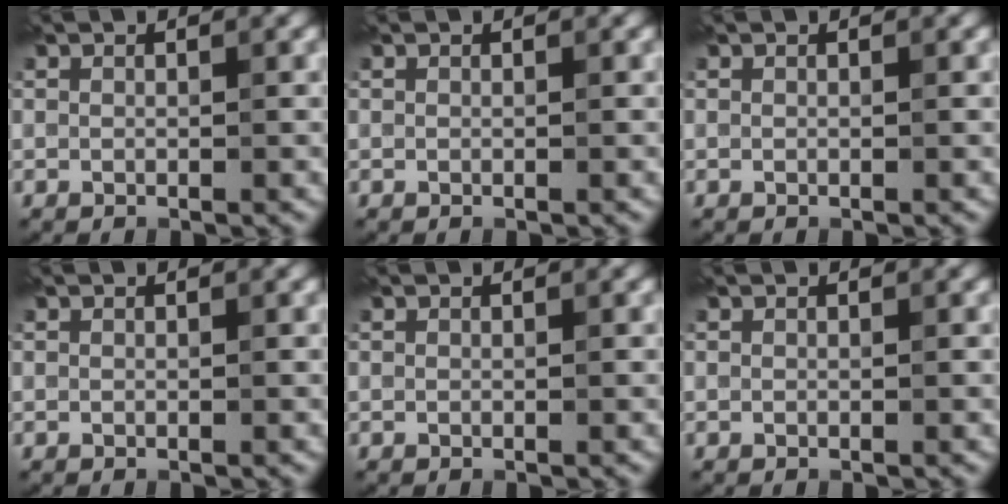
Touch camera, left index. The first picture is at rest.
{"total": 0.0}
{"total": 0.0}
{"total": 0.0}
{"total": 0.0}
{"total": 0.0}